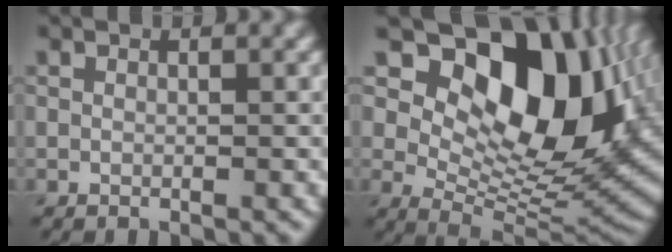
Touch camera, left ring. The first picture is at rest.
{"total": 15.2, "force": [5.9, 8.8, 11.0], "torque": [-0.155, 0.005, 0.103]}